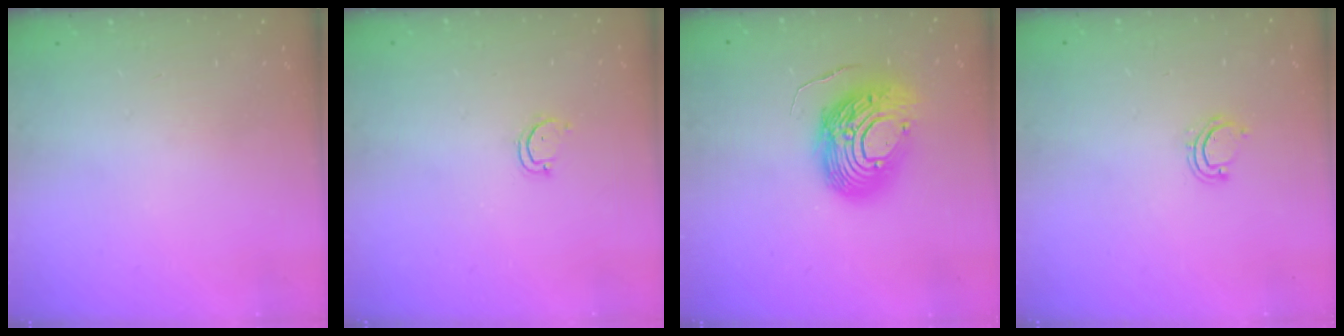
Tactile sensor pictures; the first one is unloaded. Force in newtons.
{"total": 2.6, "press": 2.6, "slide": 0.2}
{"total": 16.1, "press": 16.1, "slide": 1.4}
{"total": 3.9, "press": 3.9, "slide": 0.4}